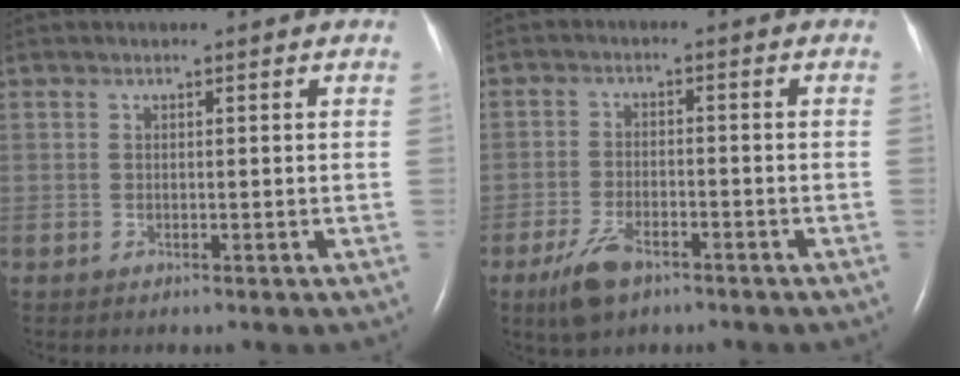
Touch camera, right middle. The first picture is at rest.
{"total": 6.0, "force": [-4.0, 2.3, 3.9], "torque": [-0.089, -0.008, -0.068]}